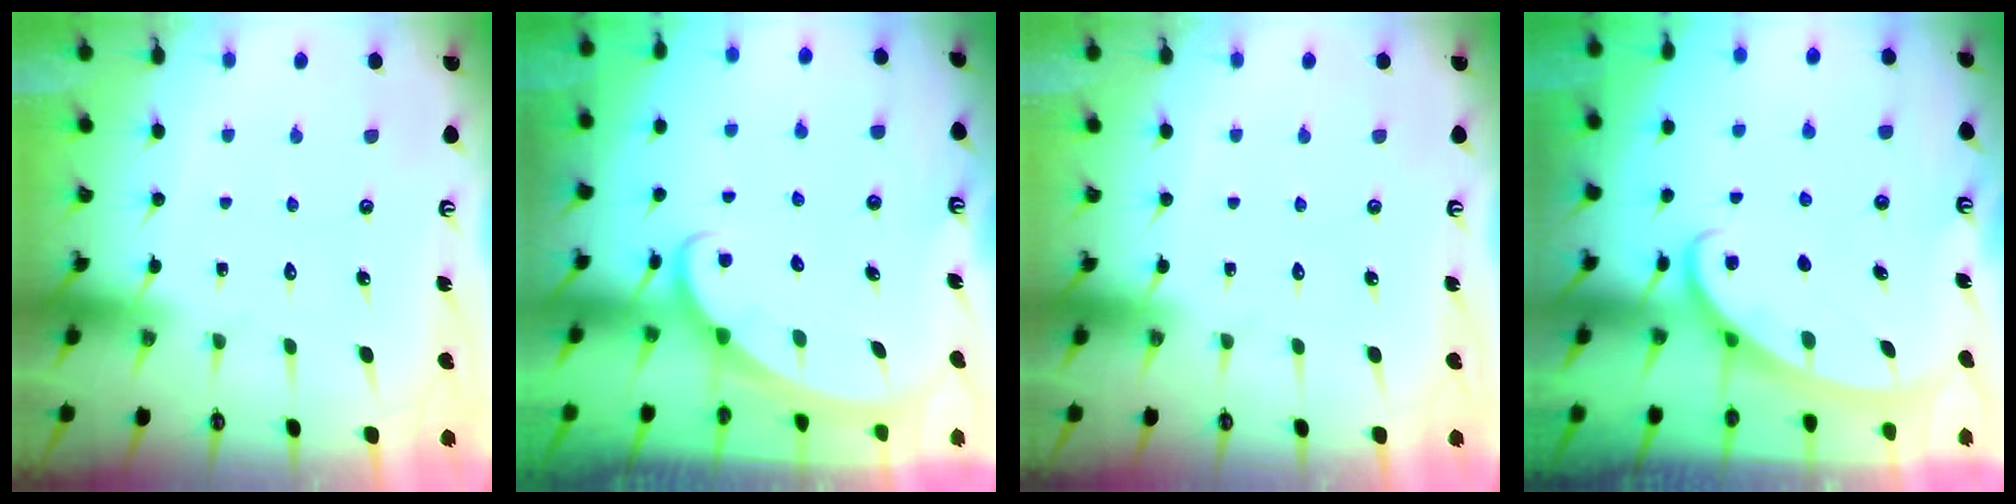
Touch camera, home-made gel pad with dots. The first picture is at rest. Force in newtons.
{"total": 2.5, "press": 2.5, "slide": 0.3}
{"total": 0.0}
{"total": 2.5, "press": 2.5, "slide": 0.4}